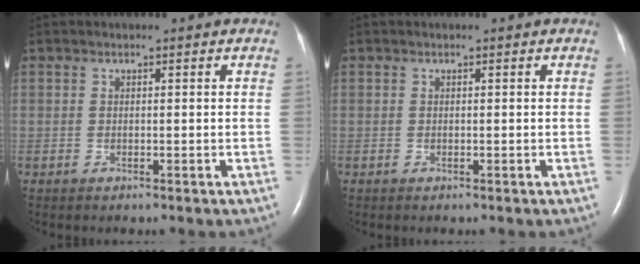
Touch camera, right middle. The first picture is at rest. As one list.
[{"total": 0.0}]